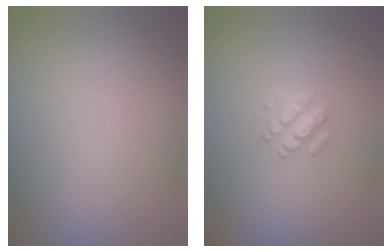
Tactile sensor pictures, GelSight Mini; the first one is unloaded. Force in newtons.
{"total": 2.1, "press": 2.0, "slide": 0.5}